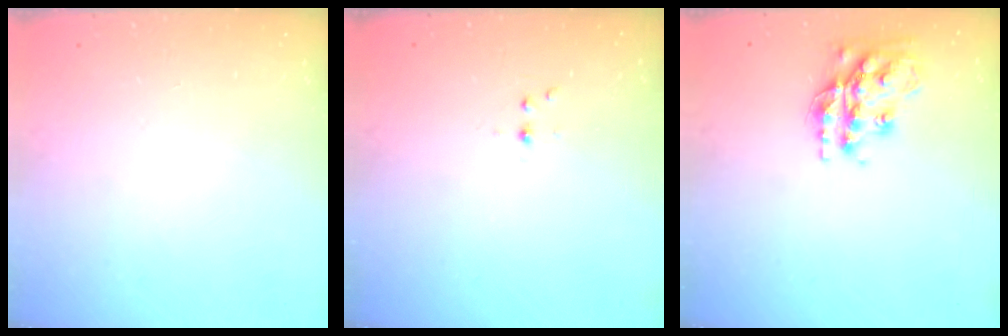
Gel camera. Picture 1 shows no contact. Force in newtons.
{"total": 3.0, "press": 2.6, "slide": 1.5}
{"total": 17.1, "press": 17.1, "slide": 1.4}